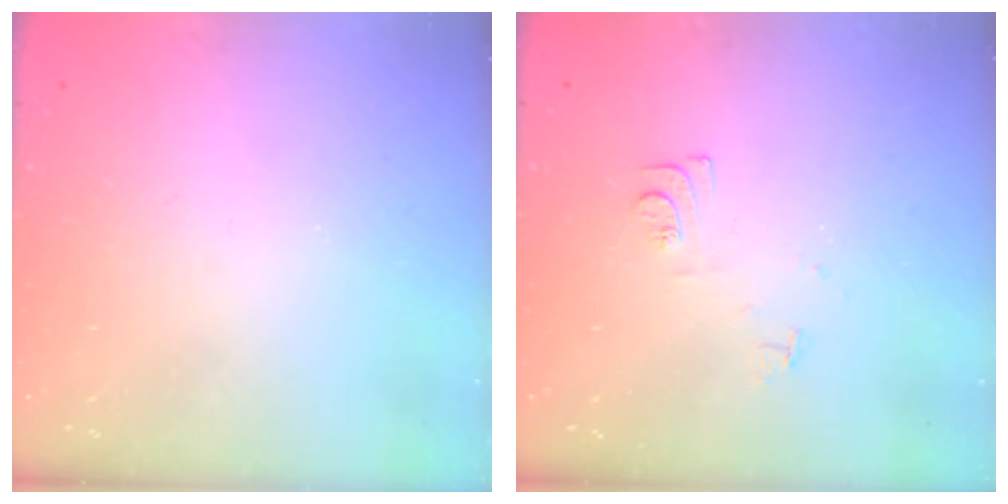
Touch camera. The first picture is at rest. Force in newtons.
{"total": 6.4, "press": 6.4, "slide": 0.7}